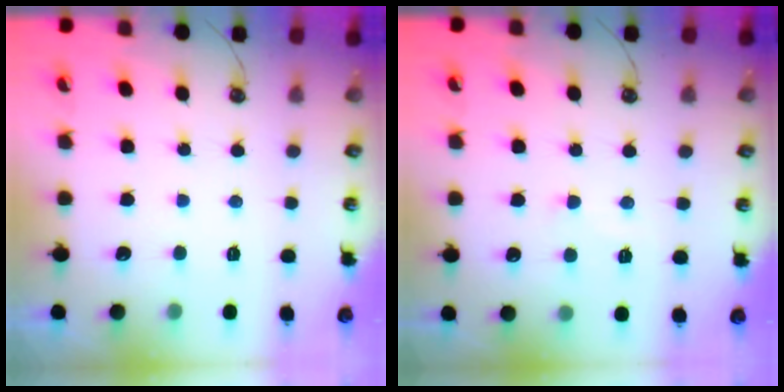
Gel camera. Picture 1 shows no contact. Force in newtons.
{"total": 2.9, "press": 2.9, "slide": 0.3}